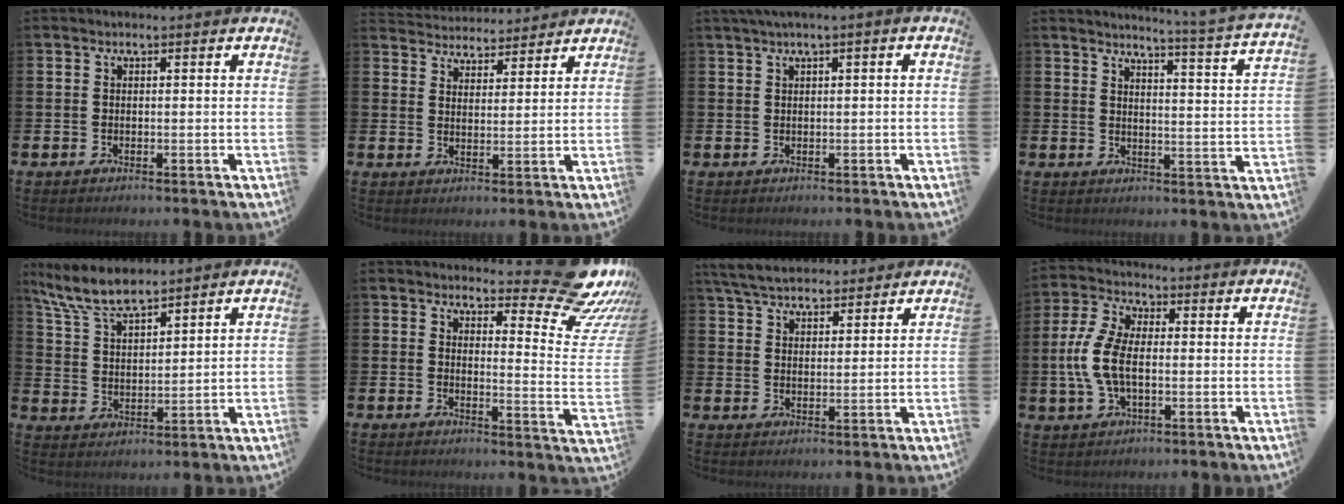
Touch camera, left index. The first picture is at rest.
{"total": 4.3, "force": [4.2, 0.8, -0.6], "torque": [-0.011, -0.024, 0.077]}
{"total": 1.2, "force": [0.6, -0.1, 1.1], "torque": [-0.027, 0.003, 0.012]}
{"total": 3.6, "force": [3.4, -1.0, 0.9], "torque": [-0.020, -0.041, 0.049]}
{"total": 7.8, "force": [7.0, 1.5, 2.9], "torque": [-0.088, -0.024, 0.130]}
{"total": 10.2, "force": [8.4, 3.1, 5.0], "torque": [-0.054, -0.074, 0.139]}
{"total": 5.6, "force": [5.4, 1.3, 1.0], "torque": [-0.044, -0.018, 0.099]}
{"total": 7.3, "force": [-0.2, 3.9, 6.1], "torque": [-0.146, 0.010, -0.008]}